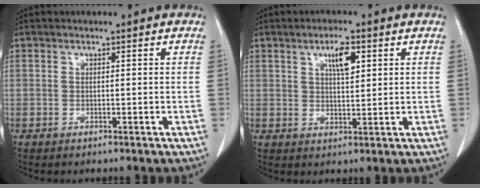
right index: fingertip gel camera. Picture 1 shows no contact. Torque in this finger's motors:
{"motor_torque": [0.35, 0.34, 0.07, 0.04]}